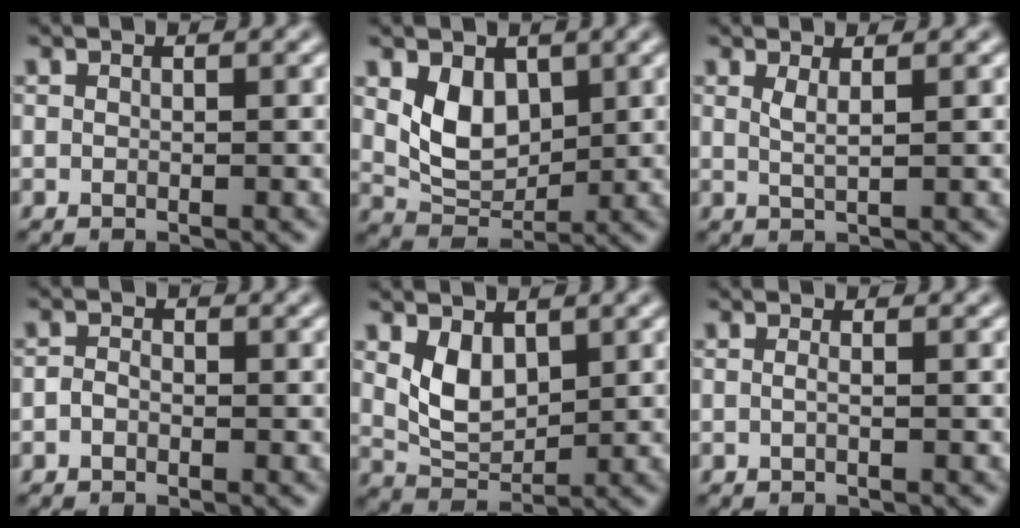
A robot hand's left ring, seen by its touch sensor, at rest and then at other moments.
{"total": 4.4, "force": [1.3, 3.0, 2.8], "torque": [-0.054, -0.010, 0.028]}
{"total": 1.4, "force": [0.6, 0.3, 1.2], "torque": [-0.022, -0.003, 0.008]}
{"total": 1.0, "force": [-0.5, 0.7, 0.5], "torque": [-0.011, 0.001, -0.013]}
{"total": 3.5, "force": [1.3, 2.2, 2.3], "torque": [-0.047, -0.007, 0.034]}
{"total": 0.7, "force": [-0.1, 0.2, 0.6], "torque": [-0.012, -0.005, -0.006]}